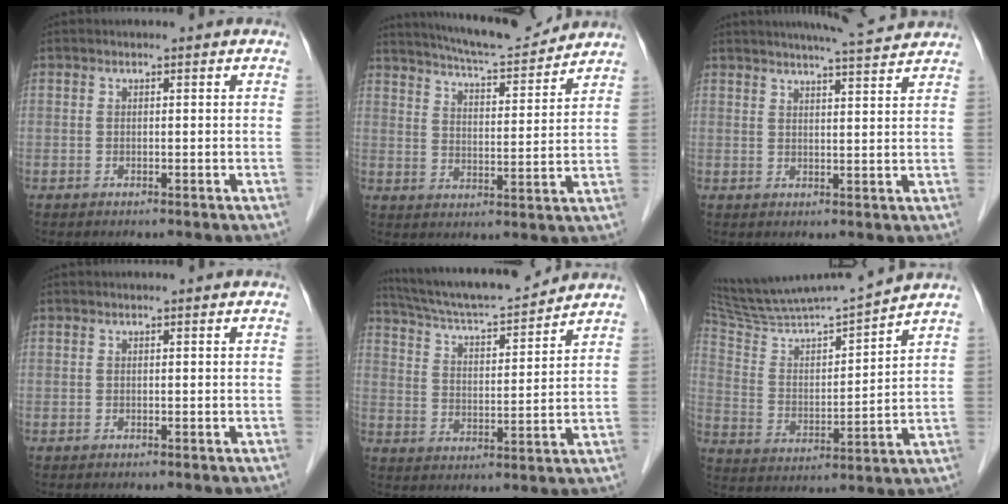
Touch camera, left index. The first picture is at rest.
{"total": 13.4, "force": [12.6, 1.0, 4.6], "torque": [-0.084, -0.001, 0.188]}
{"total": 9.2, "force": [8.6, -0.1, 3.4], "torque": [-0.060, 0.010, 0.104]}
{"total": 0.0}
{"total": 16.0, "force": [14.8, 1.2, 6.0], "torque": [-0.114, 0.007, 0.242]}
{"total": 15.3, "force": [14.3, -1.2, 5.2], "torque": [-0.105, -0.004, 0.258]}